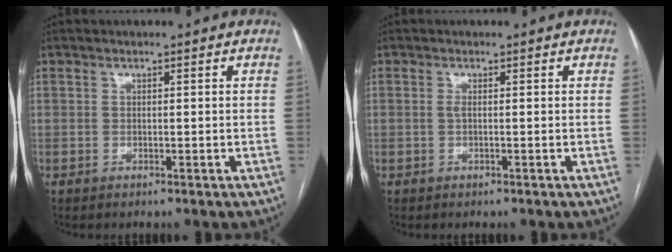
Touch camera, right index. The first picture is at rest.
{"total": 0.6, "force": [0.0, 0.1, 0.6], "torque": [-0.015, -0.001, -0.002]}